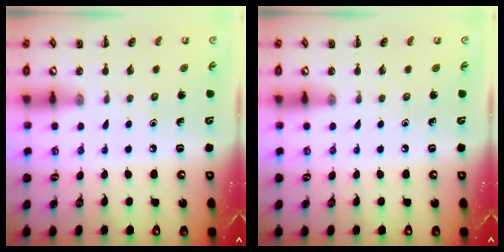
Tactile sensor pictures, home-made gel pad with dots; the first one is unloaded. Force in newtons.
{"total": 0.0}